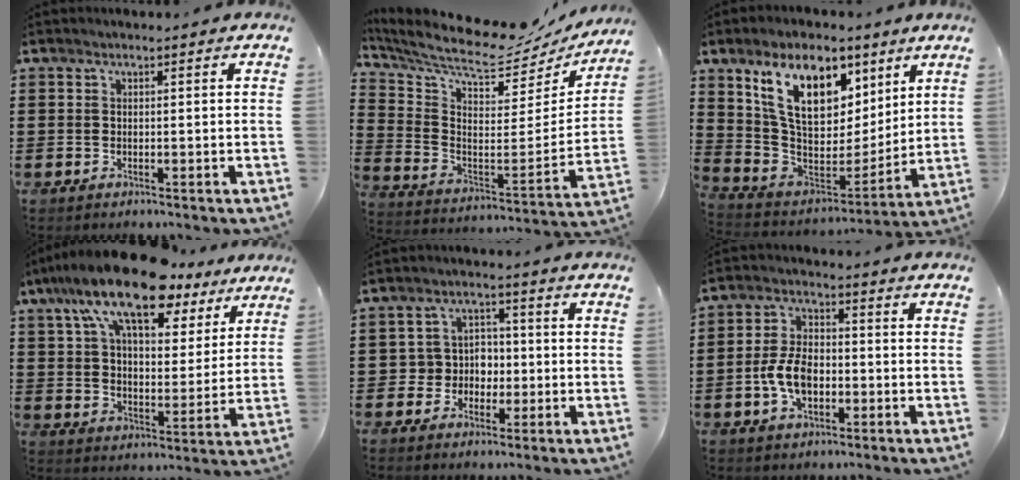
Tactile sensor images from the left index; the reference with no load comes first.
{"total": 8.3, "force": [7.5, 1.6, 3.3], "torque": [-0.096, -0.068, 0.121]}
{"total": 13.7, "force": [7.8, 7.9, 8.1], "torque": [-0.167, -0.014, 0.150]}
{"total": 15.9, "force": [11.8, 4.6, 9.6], "torque": [-0.192, -0.045, 0.206]}
{"total": 4.7, "force": [-0.9, 4.4, 1.2], "torque": [-0.042, 0.012, -0.020]}
{"total": 7.0, "force": [-1.9, 4.1, 5.3], "torque": [-0.120, 0.005, -0.039]}